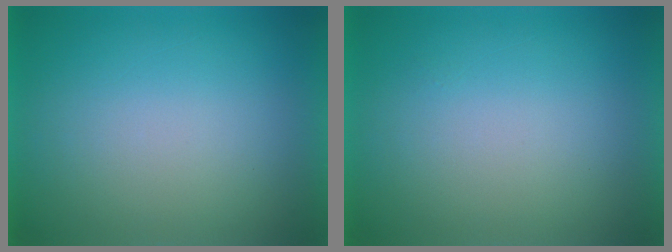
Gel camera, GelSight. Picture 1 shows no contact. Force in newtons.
{"total": 0.0}